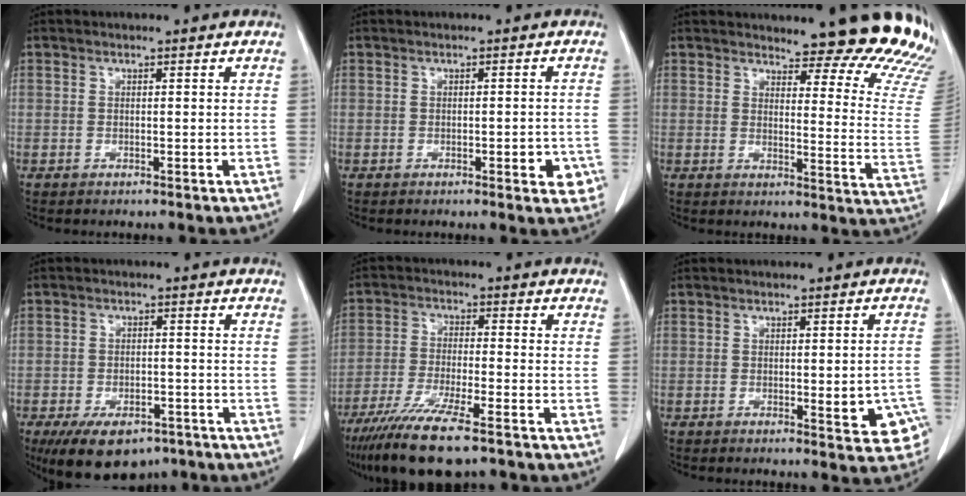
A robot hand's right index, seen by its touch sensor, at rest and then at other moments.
{"total": 3.5, "force": [-1.4, 1.2, 3.0], "torque": [-0.030, 0.000, -0.015]}
{"total": 18.2, "force": [17.4, 1.9, 5.0], "torque": [-0.039, -0.130, 0.173]}
{"total": 10.4, "force": [-7.1, 5.6, 5.1], "torque": [-0.082, 0.000, -0.108]}
{"total": 12.4, "force": [-8.7, 1.7, 8.7], "torque": [-0.160, -0.034, -0.150]}
{"total": 5.6, "force": [-1.9, 1.7, 5.0], "torque": [-0.047, 0.002, -0.021]}